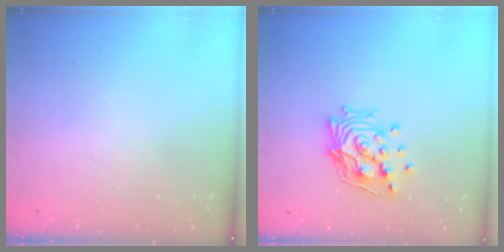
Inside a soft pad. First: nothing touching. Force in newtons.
{"total": 14.9, "press": 14.8, "slide": 1.4}